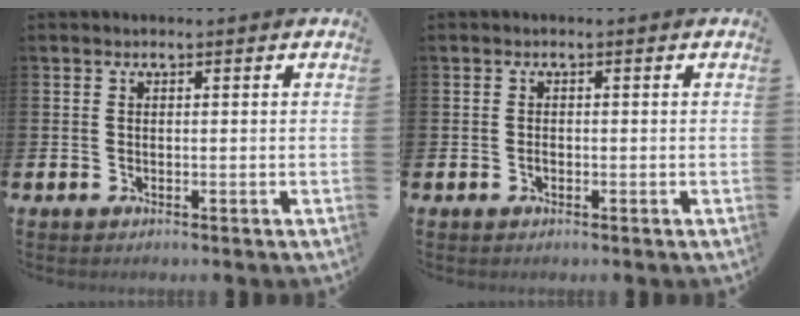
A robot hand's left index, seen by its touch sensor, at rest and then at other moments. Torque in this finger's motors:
{"motor_torque": [0.15, 0.05, 0.00, 0.00]}